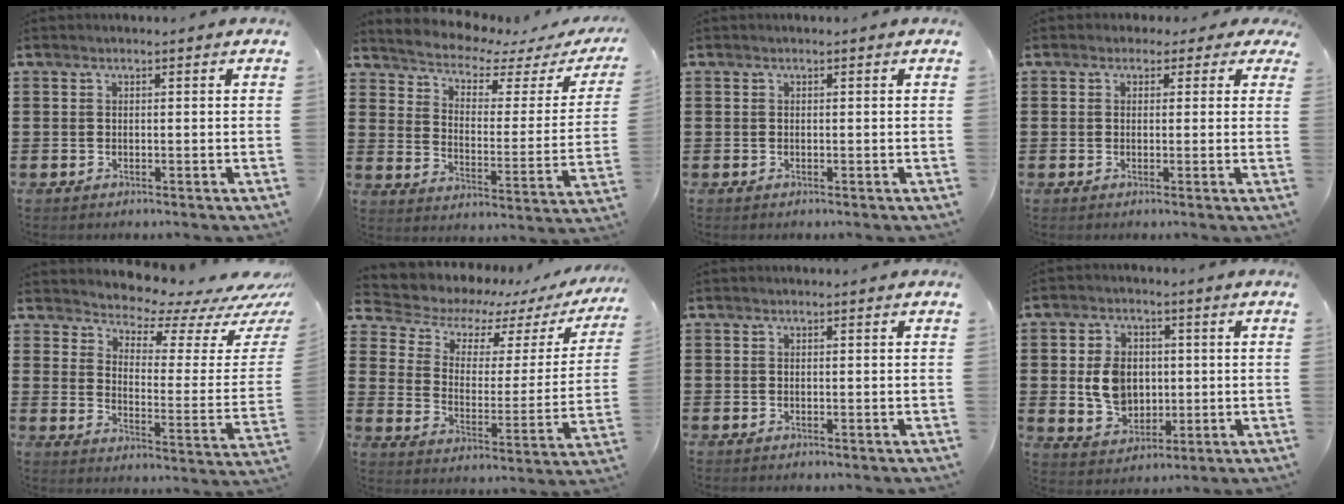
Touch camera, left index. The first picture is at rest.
{"total": 3.9, "force": [3.5, 0.8, 1.3], "torque": [-0.050, -0.030, 0.052]}
{"total": 0.0}
{"total": 1.8, "force": [0.7, 1.6, 0.5], "torque": [-0.012, 0.008, 0.010]}
{"total": 4.6, "force": [4.4, 1.1, 1.0], "torque": [-0.040, -0.044, 0.070]}
{"total": 4.9, "force": [3.6, 2.9, 1.5], "torque": [-0.050, -0.029, 0.057]}
{"total": 0.0}
{"total": 7.3, "force": [0.4, 5.8, 4.5], "torque": [-0.104, 0.008, 0.005]}